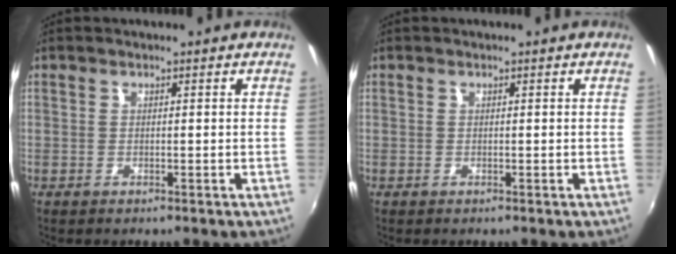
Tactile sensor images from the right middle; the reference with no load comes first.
{"total": 0.0}